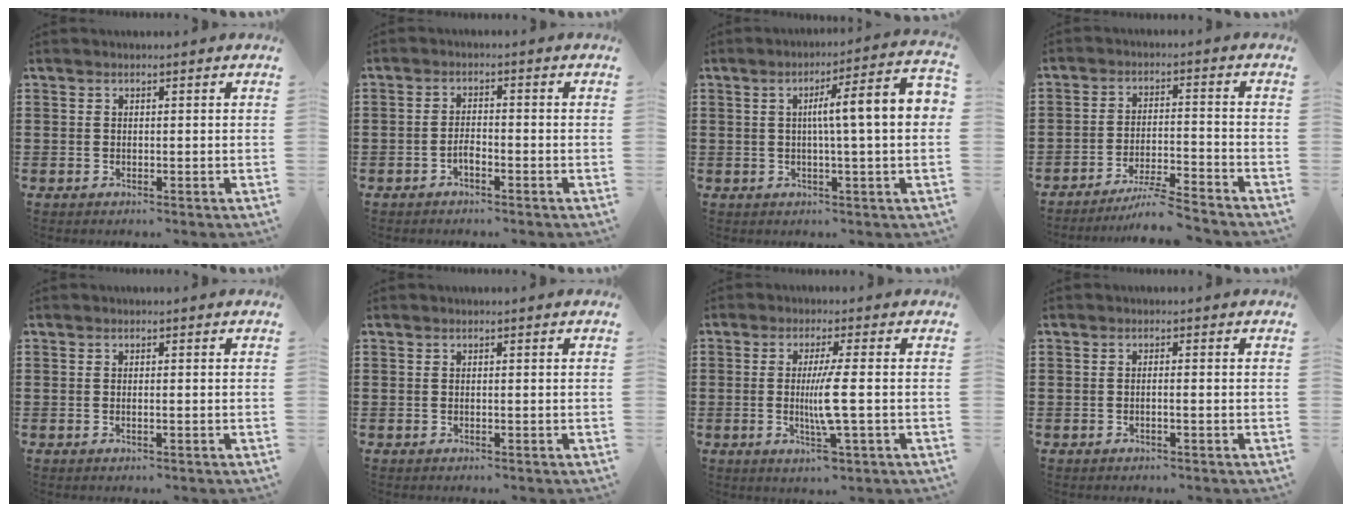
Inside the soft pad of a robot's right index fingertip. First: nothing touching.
{"total": 2.0, "force": [-1.3, 0.5, 1.3], "torque": [-0.026, 0.002, -0.026]}
{"total": 8.4, "force": [0.6, 0.4, 8.4], "torque": [-0.146, -0.004, 0.002]}
{"total": 5.8, "force": [-5.3, -0.4, 2.3], "torque": [-0.046, -0.014, -0.102]}
{"total": 0.6, "force": [-0.3, 0.0, 0.6], "torque": [-0.010, -0.004, -0.004]}
{"total": 0.0}
{"total": 6.6, "force": [-1.0, 0.3, 6.5], "torque": [-0.127, -0.015, -0.023]}
{"total": 1.1, "force": [-0.7, -0.2, 0.8], "torque": [-0.013, -0.004, -0.012]}